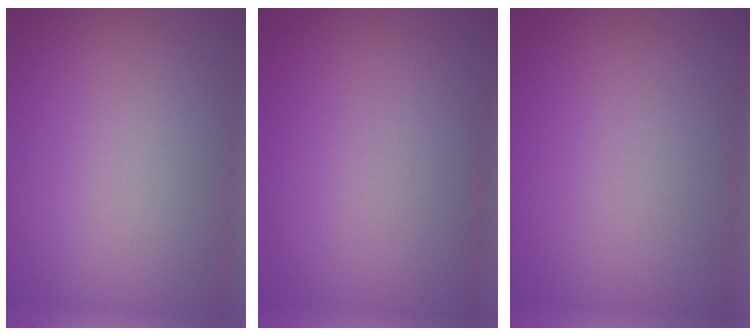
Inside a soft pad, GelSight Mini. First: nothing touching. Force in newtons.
{"total": 0.0}
{"total": 0.0}